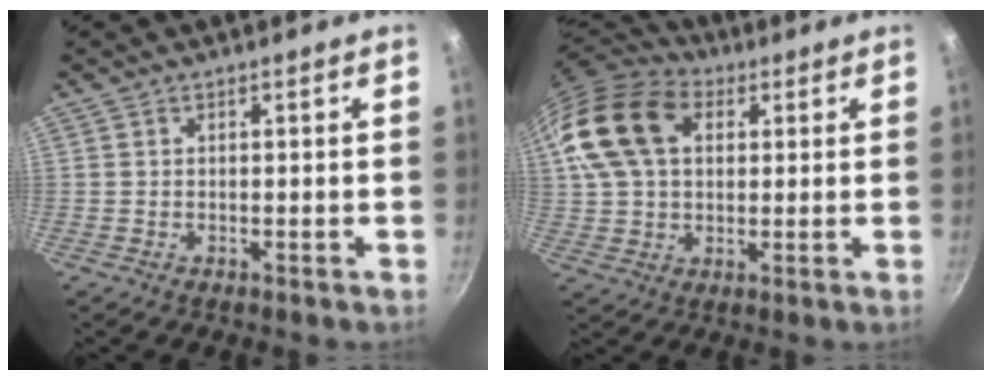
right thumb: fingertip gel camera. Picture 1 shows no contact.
{"total": 17.2, "force": [4.7, 12.0, 11.4], "torque": [-0.206, 0.015, 0.073]}